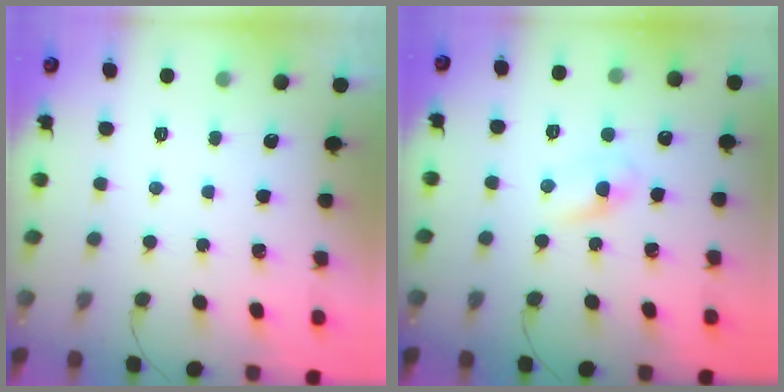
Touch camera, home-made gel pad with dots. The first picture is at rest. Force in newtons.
{"total": 2.9, "press": 2.7, "slide": 1.2}